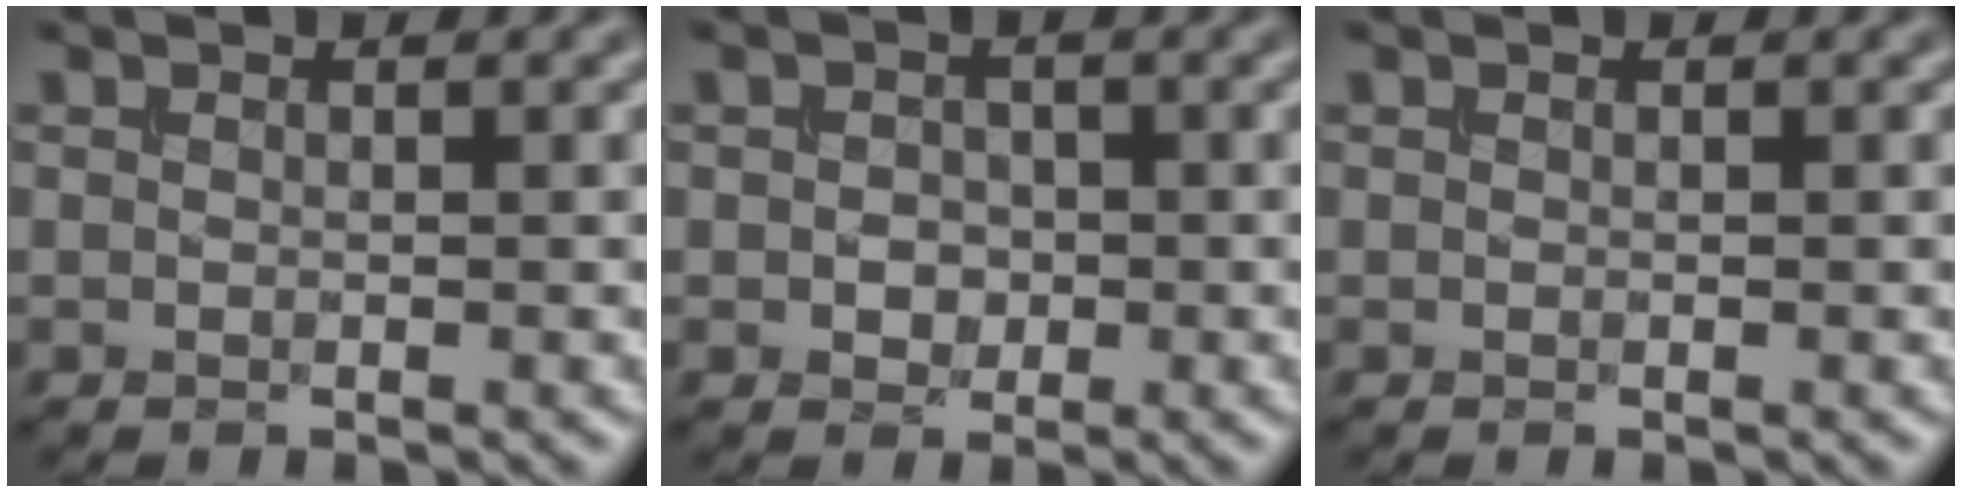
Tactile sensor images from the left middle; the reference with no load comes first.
{"total": 1.7, "force": [-0.3, 1.3, 0.9], "torque": [-0.017, -0.002, -0.009]}
{"total": 0.0}